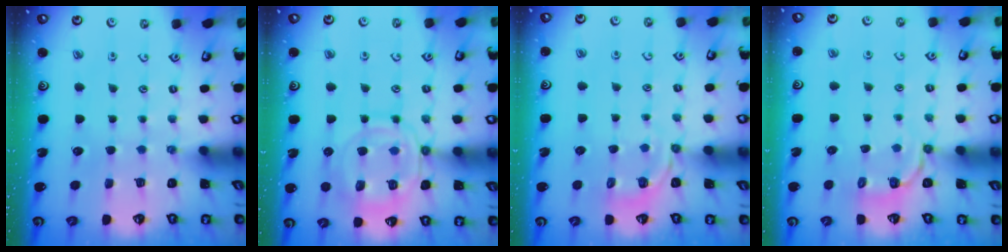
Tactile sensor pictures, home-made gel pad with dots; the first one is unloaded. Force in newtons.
{"total": 12.4, "press": 12.3, "slide": 1.2}
{"total": 2.8, "press": 2.1, "slide": 1.8}
{"total": 3.6, "press": 3.0, "slide": 2.1}